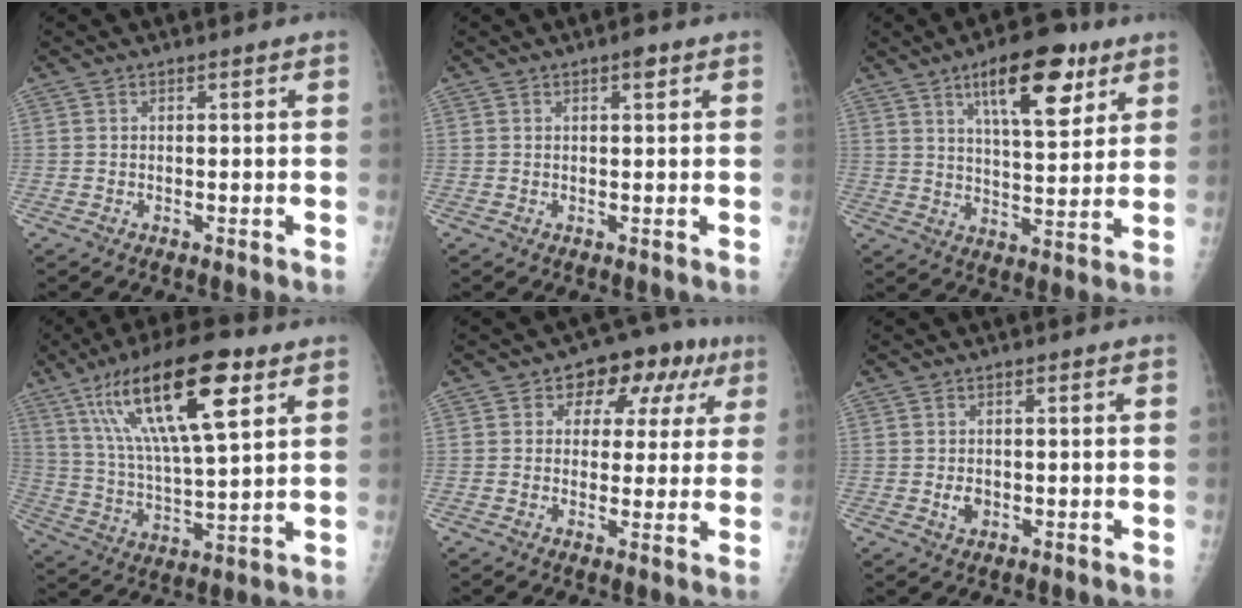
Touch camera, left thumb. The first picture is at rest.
{"total": 1.5, "force": [0.8, 0.5, 1.2], "torque": [-0.013, 0.000, 0.010]}
{"total": 14.4, "force": [7.7, 5.4, 10.9], "torque": [-0.136, -0.033, 0.118]}
{"total": 21.3, "force": [9.9, 5.9, 18.0], "torque": [-0.319, -0.013, 0.174]}
{"total": 10.9, "force": [4.1, 7.5, 6.8], "torque": [-0.029, 0.013, 0.048]}
{"total": 2.2, "force": [-0.3, 1.7, 1.3], "torque": [-0.013, 0.001, -0.001]}